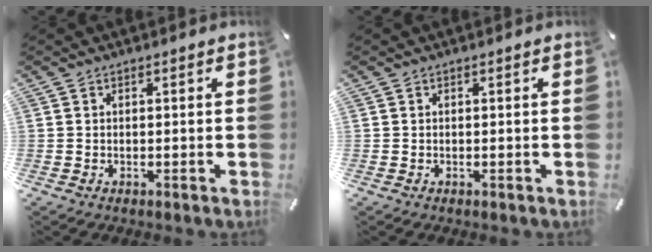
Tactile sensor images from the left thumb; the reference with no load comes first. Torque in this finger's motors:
{"motor_torque": [0.00, 0.00, 0.00, 0.00, 0.00]}